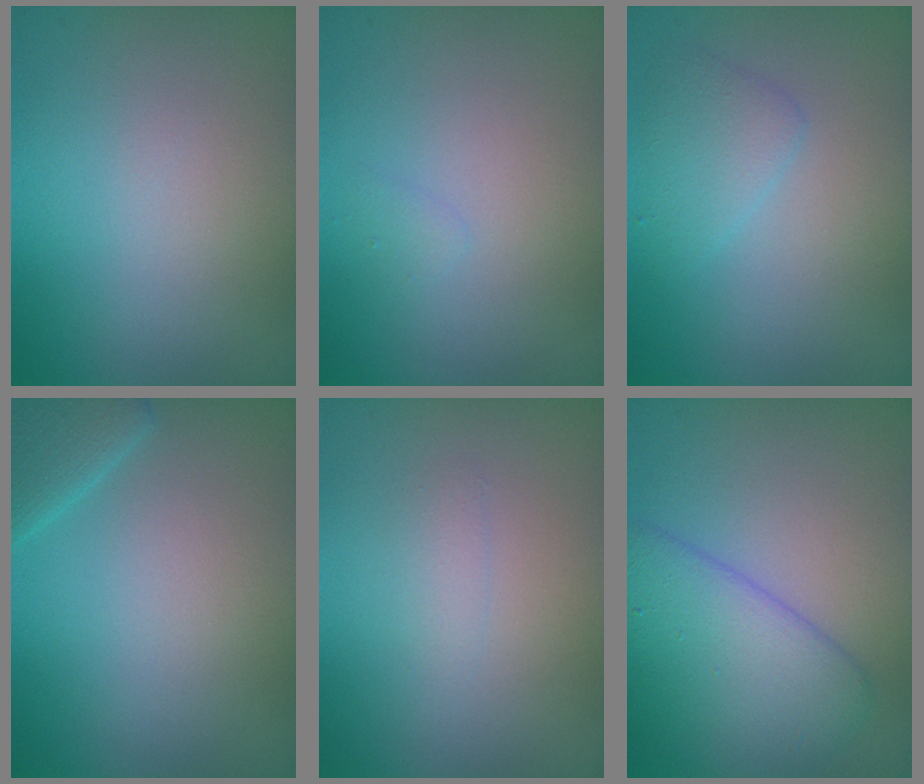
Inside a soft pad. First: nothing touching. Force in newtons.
{"total": 0.5, "press": 0.5, "slide": 0.1}
{"total": 1.9, "press": 1.9, "slide": 0.0}
{"total": 2.3, "press": 2.3, "slide": 0.2}
{"total": 0.8, "press": 0.8, "slide": 0.0}
{"total": 5.4, "press": 5.4, "slide": 0.2}